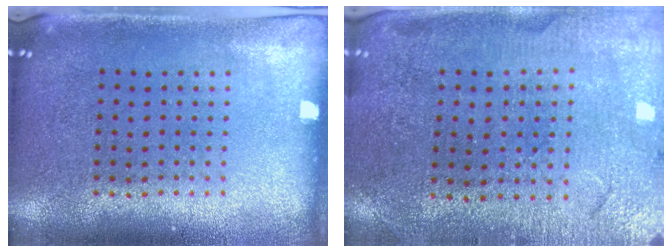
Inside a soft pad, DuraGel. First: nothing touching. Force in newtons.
{"total": 1.0, "press": 0.9, "slide": 0.3}